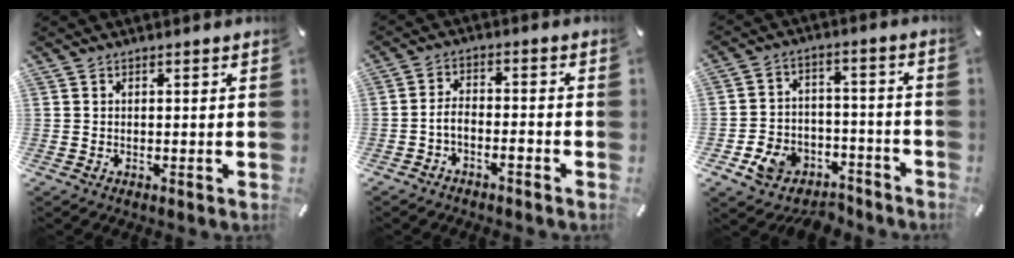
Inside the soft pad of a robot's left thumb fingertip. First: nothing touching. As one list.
[{"total": 4.1, "force": [-2.7, 1.8, 2.6], "torque": [-0.050, 0.013, -0.053]}, {"total": 8.9, "force": [-5.5, 6.6, 2.5], "torque": [-0.040, 0.054, -0.092]}]